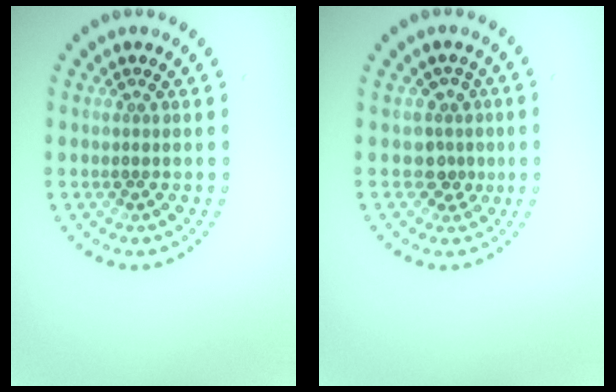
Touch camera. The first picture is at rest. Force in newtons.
{"total": 2.1, "press": 1.6, "slide": 1.4}